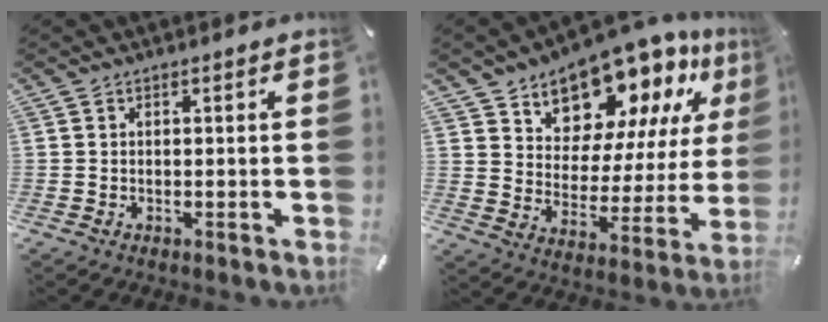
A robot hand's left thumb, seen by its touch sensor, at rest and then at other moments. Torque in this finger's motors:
{"motor_torque": [1.25, 1.26, 1.55, -1.22, 0.42]}